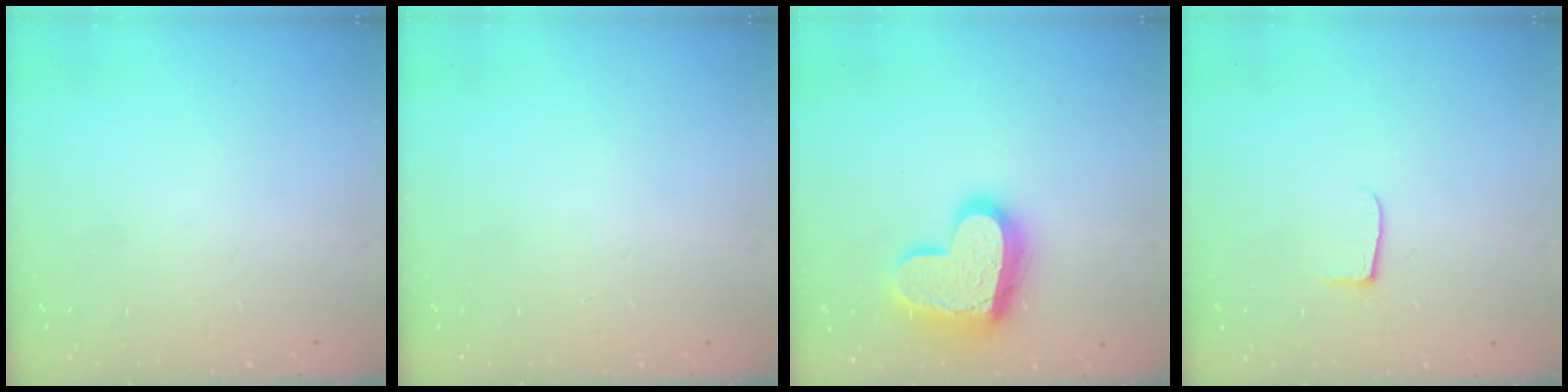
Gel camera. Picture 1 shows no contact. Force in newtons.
{"total": 0.0}
{"total": 17.9, "press": 17.8, "slide": 1.6}
{"total": 5.6, "press": 5.5, "slide": 0.7}